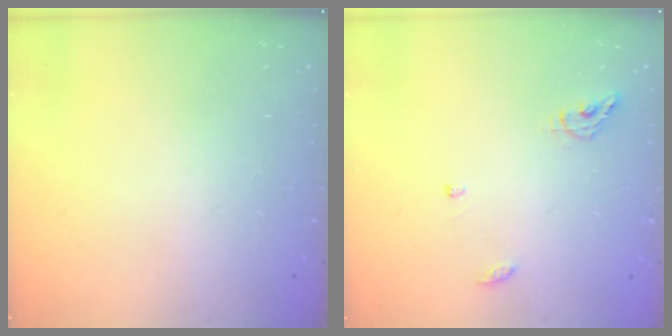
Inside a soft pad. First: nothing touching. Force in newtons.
{"total": 6.4, "press": 6.4, "slide": 0.1}